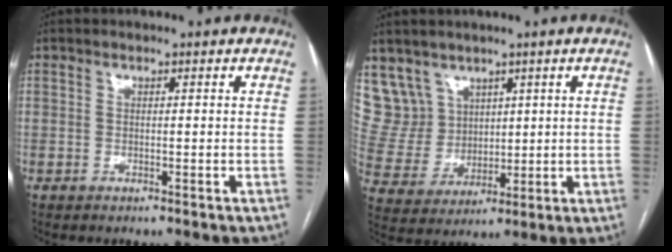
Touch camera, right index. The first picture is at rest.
{"total": 8.5, "force": [5.5, 6.5, 0.3], "torque": [-0.017, 0.029, 0.128]}